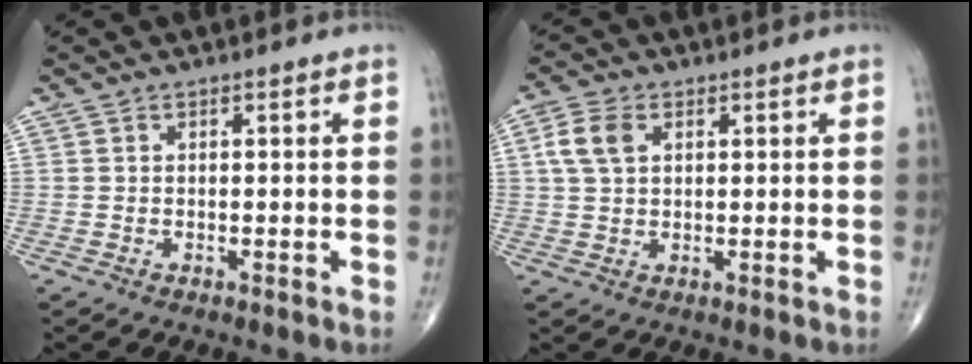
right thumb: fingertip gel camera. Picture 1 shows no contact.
{"total": 5.5, "force": [1.6, 3.5, 3.8], "torque": [-0.081, 0.007, 0.030]}